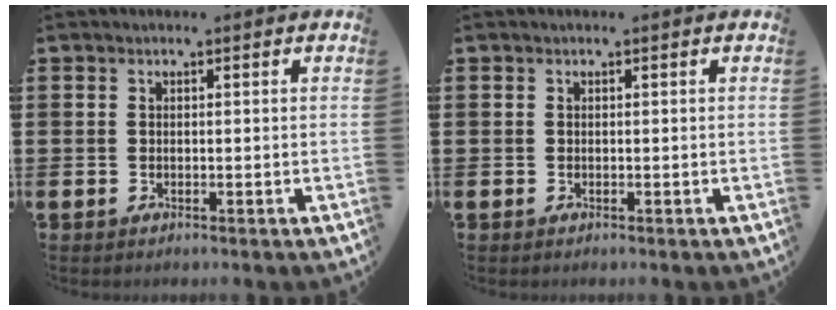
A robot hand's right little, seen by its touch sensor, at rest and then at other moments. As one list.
[{"total": 0.0}]